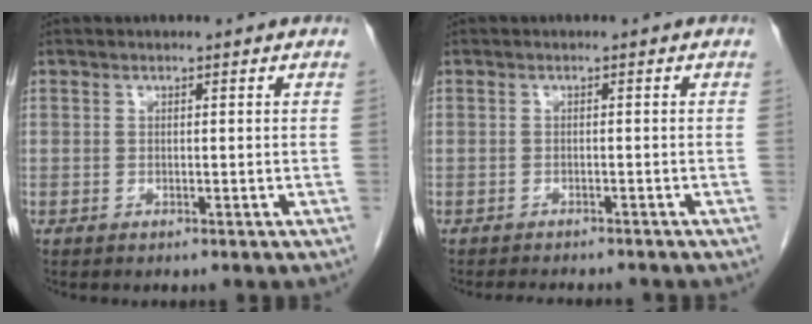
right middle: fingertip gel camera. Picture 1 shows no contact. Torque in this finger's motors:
{"motor_torque": [0.17, -0.12, 0.00, 0.00]}